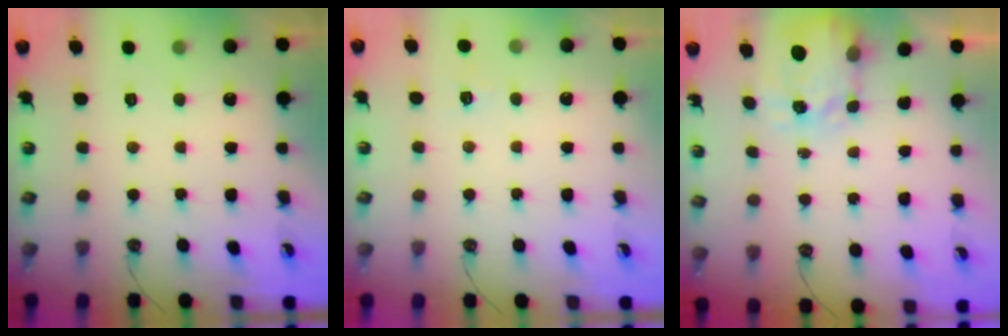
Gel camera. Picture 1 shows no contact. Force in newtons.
{"total": 2.8, "press": 2.8, "slide": 0.3}
{"total": 3.5, "press": 3.4, "slide": 0.4}